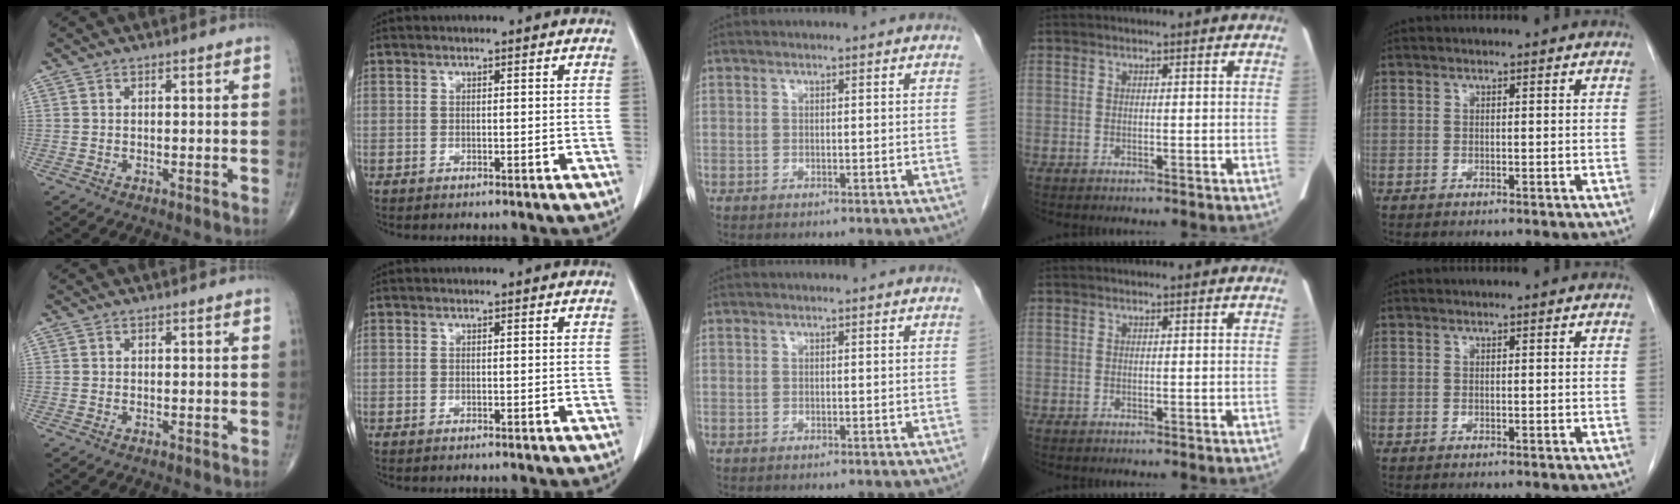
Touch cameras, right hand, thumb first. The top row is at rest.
{}